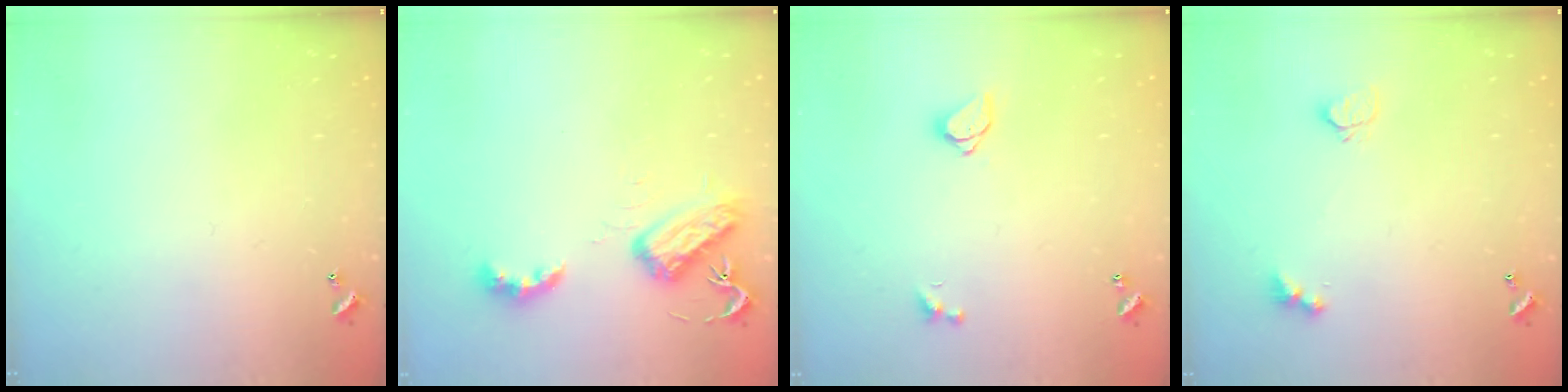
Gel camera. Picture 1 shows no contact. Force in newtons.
{"total": 6.6, "press": 6.6, "slide": 0.4}
{"total": 1.6, "press": 1.5, "slide": 0.4}
{"total": 4.9, "press": 4.9, "slide": 0.5}